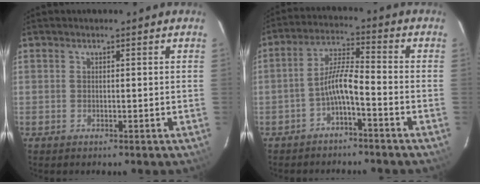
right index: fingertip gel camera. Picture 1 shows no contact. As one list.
[{"total": 6.1, "force": [-3.2, 0.9, 5.1], "torque": [-0.110, 0.017, -0.058]}]